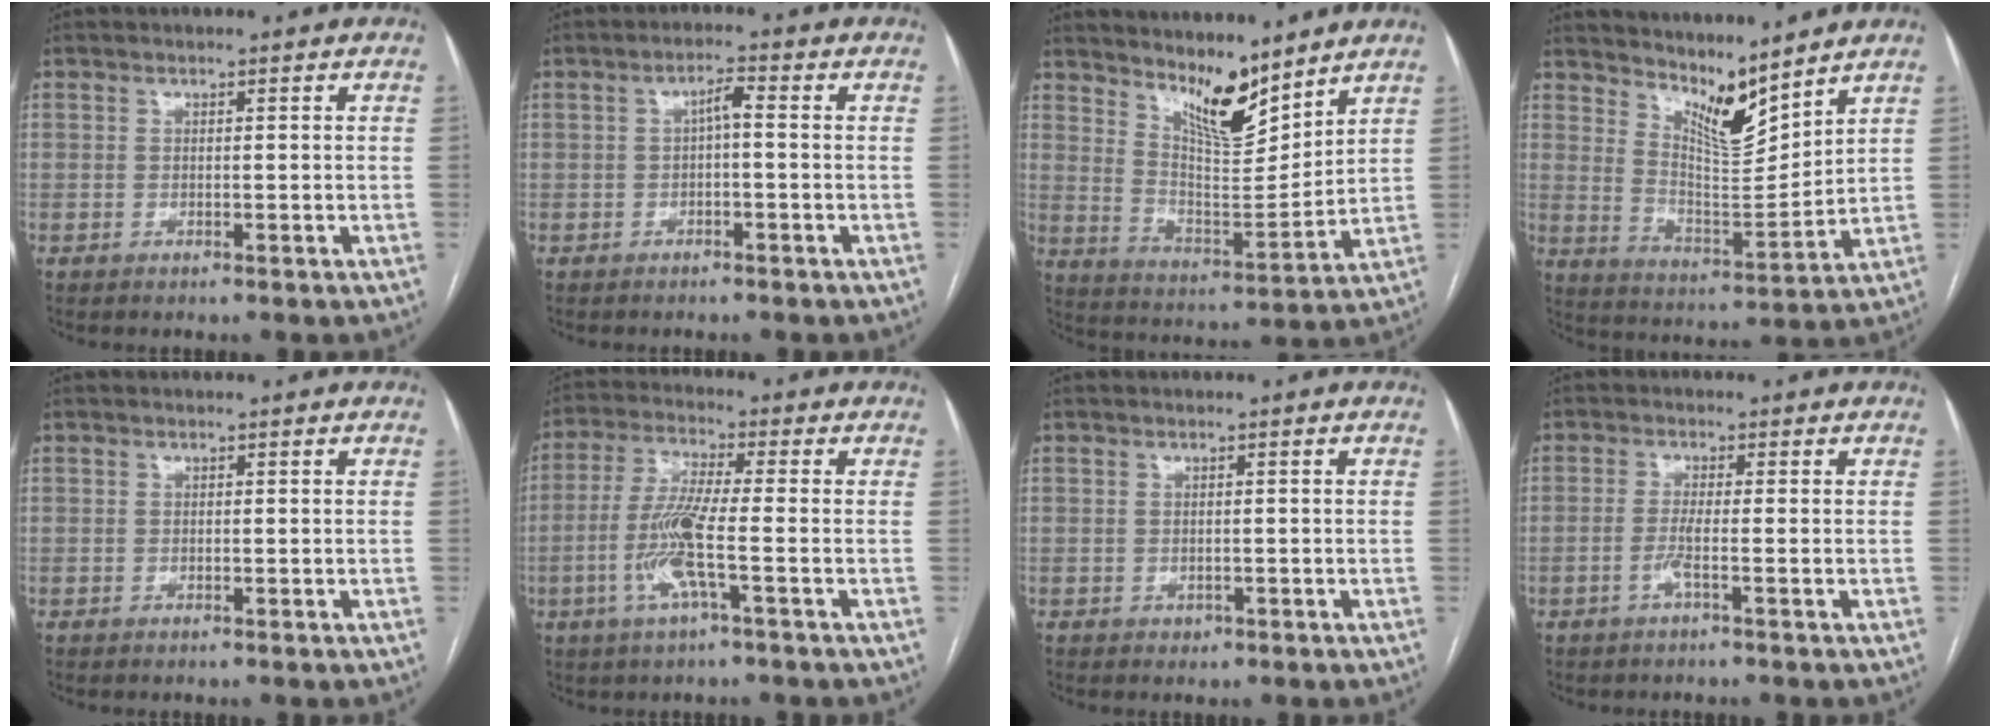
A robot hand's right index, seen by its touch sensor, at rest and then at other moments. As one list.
[{"total": 2.3, "force": [0.1, 0.5, 2.3], "torque": [-0.040, 0.015, 0.003]}, {"total": 10.4, "force": [8.7, 1.9, 5.4], "torque": [-0.101, -0.013, 0.164]}, {"total": 9.3, "force": [8.2, 0.9, 4.2], "torque": [-0.081, -0.016, 0.156]}, {"total": 0.0}, {"total": 8.4, "force": [-2.4, 0.1, 8.1], "torque": [-0.169, -0.005, -0.052]}, {"total": 0.6, "force": [0.0, 0.6, 0.1], "torque": [-0.003, -0.001, 0.003]}, {"total": 2.0, "force": [-0.9, -0.3, 1.8], "torque": [-0.038, -0.002, -0.021]}]